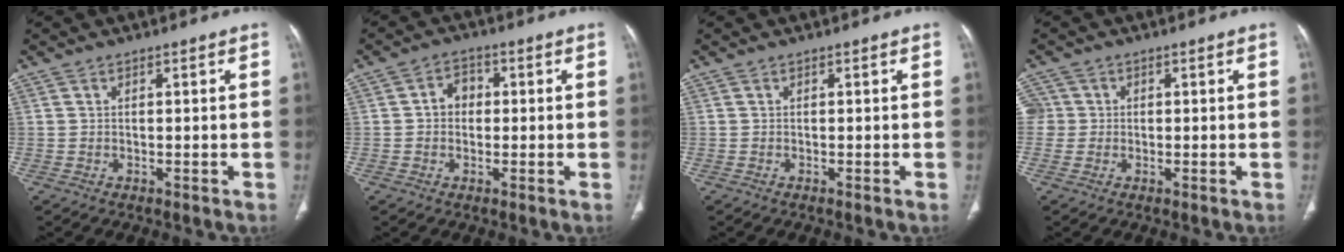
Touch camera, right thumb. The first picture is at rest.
{"total": 4.2, "force": [0.1, 3.4, 2.4], "torque": [-0.020, 0.015, -0.006]}
{"total": 0.0}
{"total": 3.4, "force": [-0.2, 3.4, 0.4], "torque": [0.014, 0.011, -0.007]}